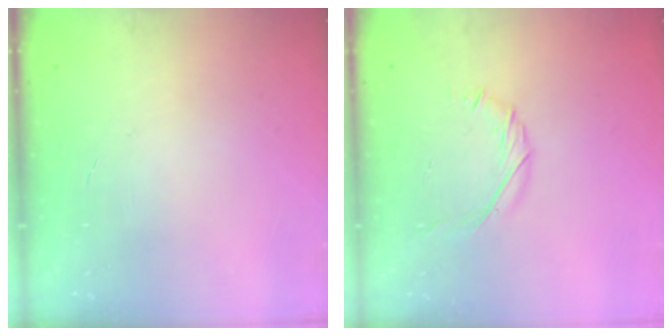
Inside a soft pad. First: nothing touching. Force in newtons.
{"total": 4.1, "press": 4.0, "slide": 1.1}